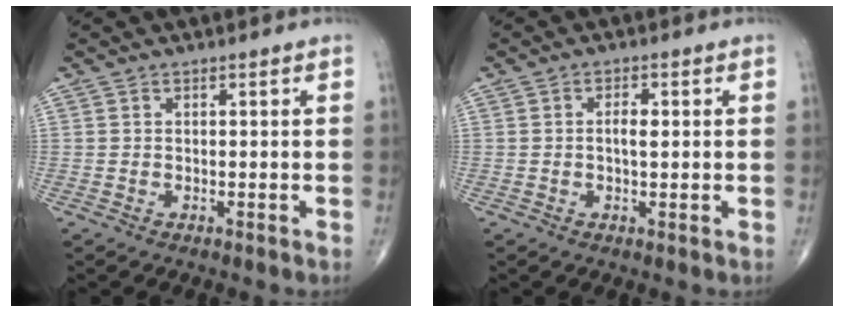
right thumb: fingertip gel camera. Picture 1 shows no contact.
{"total": 2.6, "force": [0.1, 1.0, 2.4], "torque": [-0.040, 0.001, -0.001]}